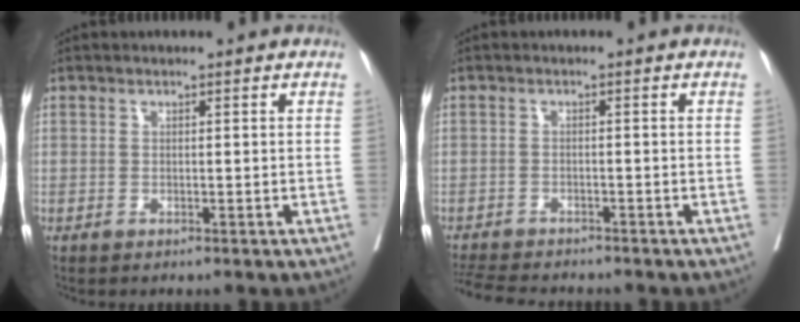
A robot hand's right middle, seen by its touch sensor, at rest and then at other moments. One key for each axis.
{"total": 8.0, "fx": -7.4, "fy": 1.2, "fz": 2.8, "tx": -0.052, "ty": -0.012, "tz": -0.116}